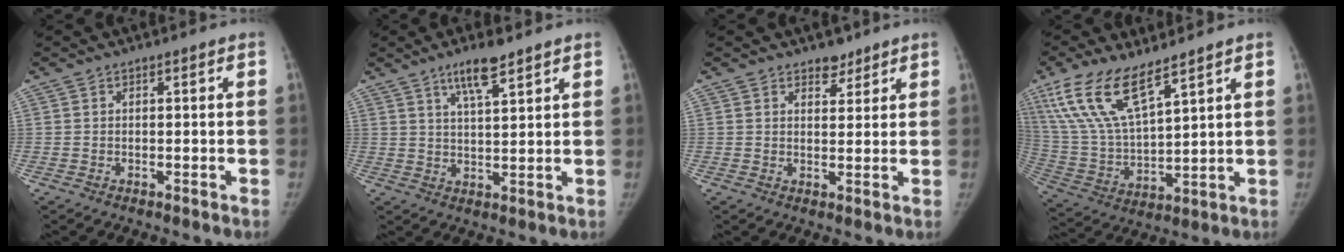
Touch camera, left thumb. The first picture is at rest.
{"total": 6.7, "force": [4.6, 1.4, 4.7], "torque": [-0.078, -0.024, 0.082]}
{"total": 3.3, "force": [2.5, 1.8, 0.9], "torque": [0.006, -0.017, 0.038]}
{"total": 15.5, "force": [9.8, 5.1, 10.8], "torque": [-0.217, -0.036, 0.206]}